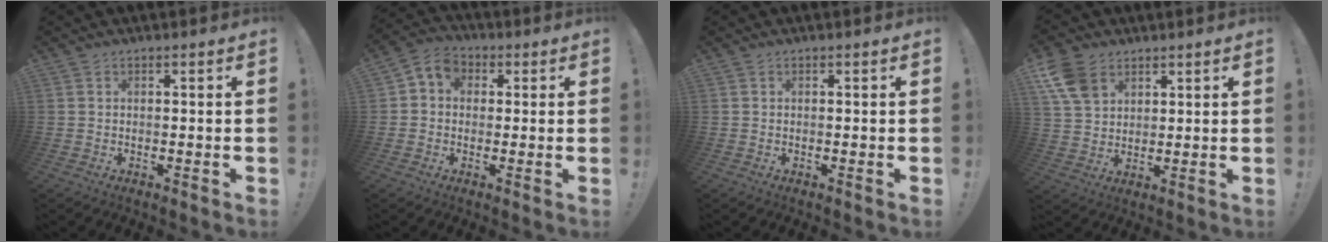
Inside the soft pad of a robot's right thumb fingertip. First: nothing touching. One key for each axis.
{"total": 5.6, "fx": 0.7, "fy": 4.9, "fz": 2.6, "tx": -0.042, "ty": 0.005, "tz": 0.015}
{"total": 0.0}
{"total": 10.5, "fx": 5.7, "fy": 6.9, "fz": 5.4, "tx": -0.107, "ty": -0.015, "tz": 0.115}